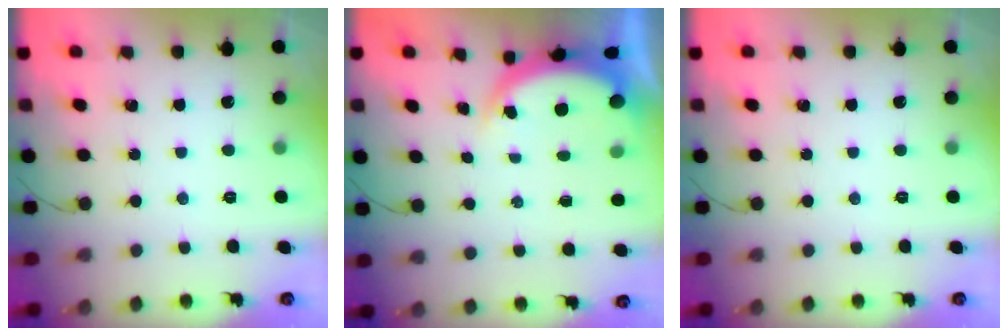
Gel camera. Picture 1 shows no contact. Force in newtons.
{"total": 4.9, "press": 4.7, "slide": 1.3}
{"total": 0.0}